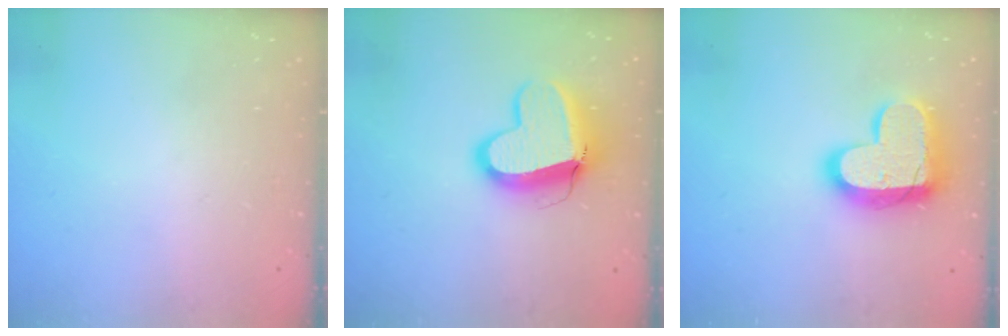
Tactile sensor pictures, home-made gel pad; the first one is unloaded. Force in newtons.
{"total": 15.6, "press": 15.5, "slide": 1.5}
{"total": 18.0, "press": 18.0, "slide": 1.3}